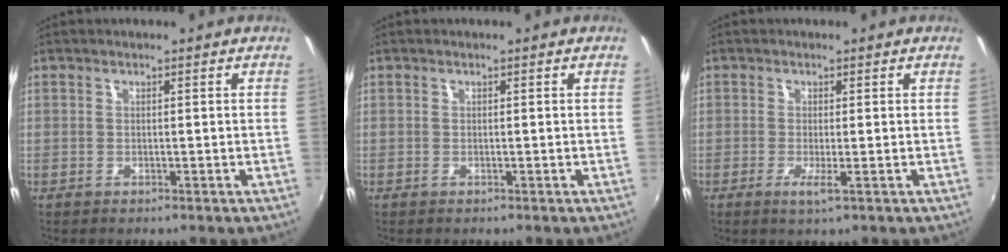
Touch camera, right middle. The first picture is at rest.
{"total": 0.0}
{"total": 2.1, "force": [-0.8, -0.2, 1.9], "torque": [-0.042, -0.008, -0.015]}